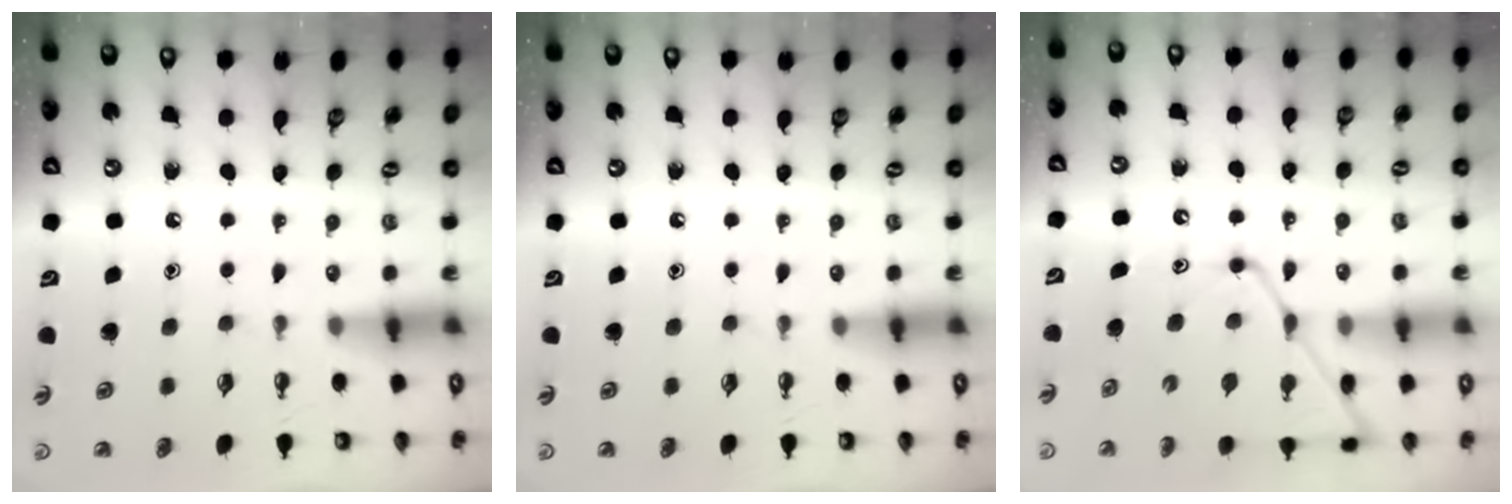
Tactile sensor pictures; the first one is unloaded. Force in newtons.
{"total": 0.0}
{"total": 13.4, "press": 13.4, "slide": 0.9}